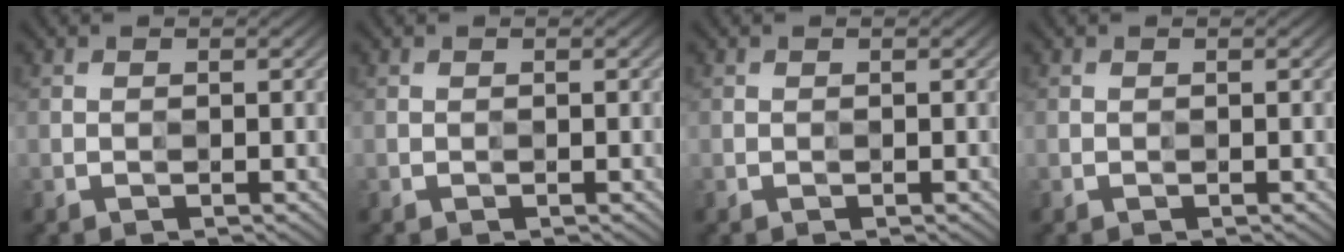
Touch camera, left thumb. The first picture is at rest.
{"total": 0.0}
{"total": 0.0}
{"total": 0.0}